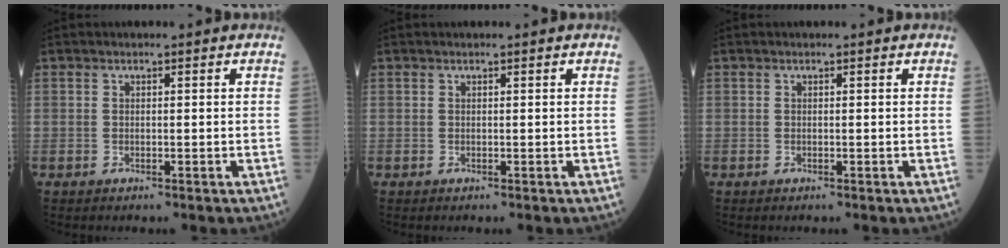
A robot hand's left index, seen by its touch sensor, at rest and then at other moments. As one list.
[{"total": 0.0}, {"total": 0.0}]